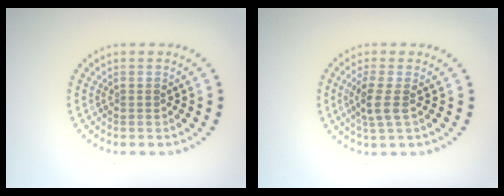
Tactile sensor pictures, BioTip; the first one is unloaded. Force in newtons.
{"total": 2.4, "press": 2.1, "slide": 1.3}